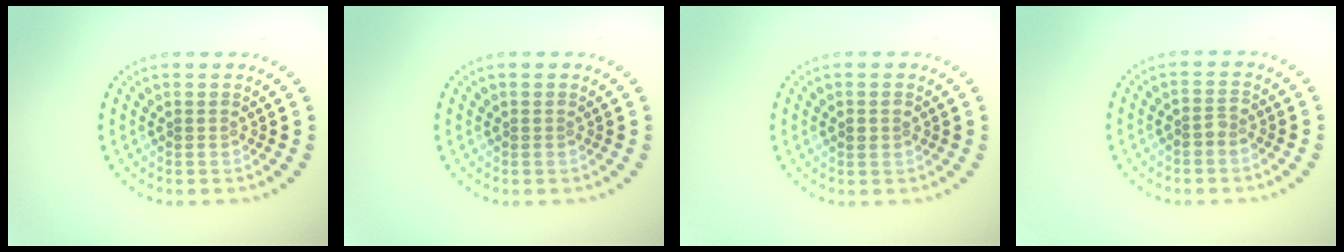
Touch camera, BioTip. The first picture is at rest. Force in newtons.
{"total": 0.0}
{"total": 1.4, "press": 1.4, "slide": 0.2}
{"total": 1.2, "press": 1.1, "slide": 0.5}